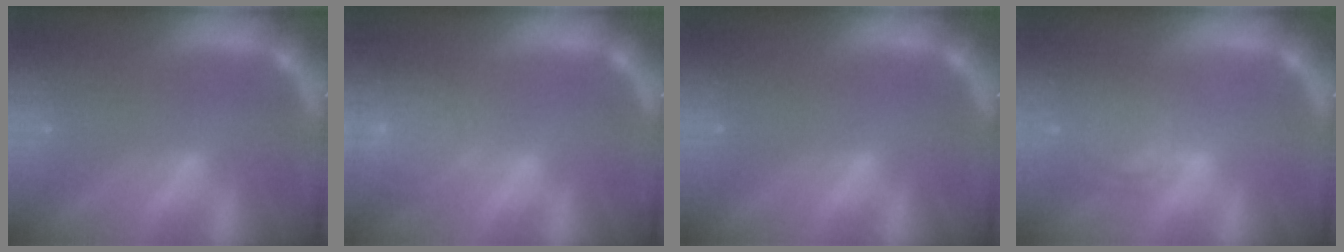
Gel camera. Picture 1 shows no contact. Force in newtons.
{"total": 7.5}
{"total": 0.0}
{"total": 5.1}